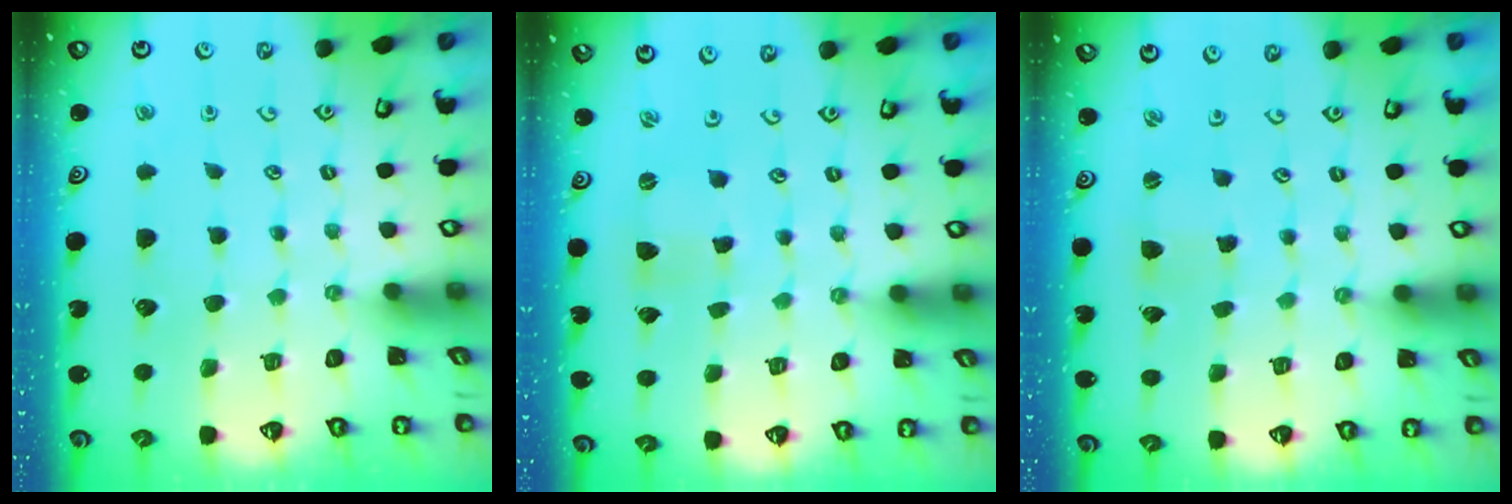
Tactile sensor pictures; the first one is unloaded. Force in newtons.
{"total": 0.0}
{"total": 1.7, "press": 1.7, "slide": 0.2}